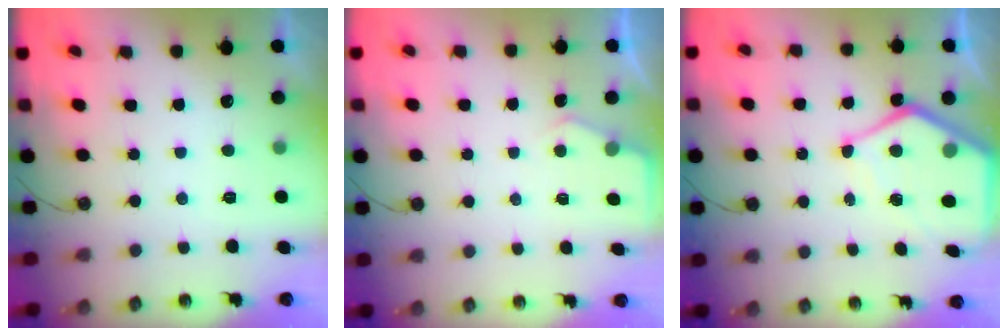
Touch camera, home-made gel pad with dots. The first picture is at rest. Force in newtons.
{"total": 4.1, "press": 4.1, "slide": 0.6}
{"total": 11.1, "press": 11.0, "slide": 1.0}